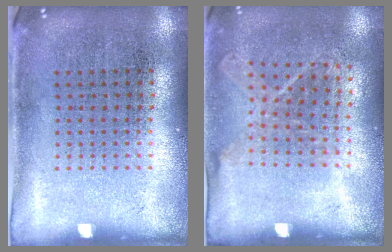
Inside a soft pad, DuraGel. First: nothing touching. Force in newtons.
{"total": 1.1, "press": 0.9, "slide": 0.6}